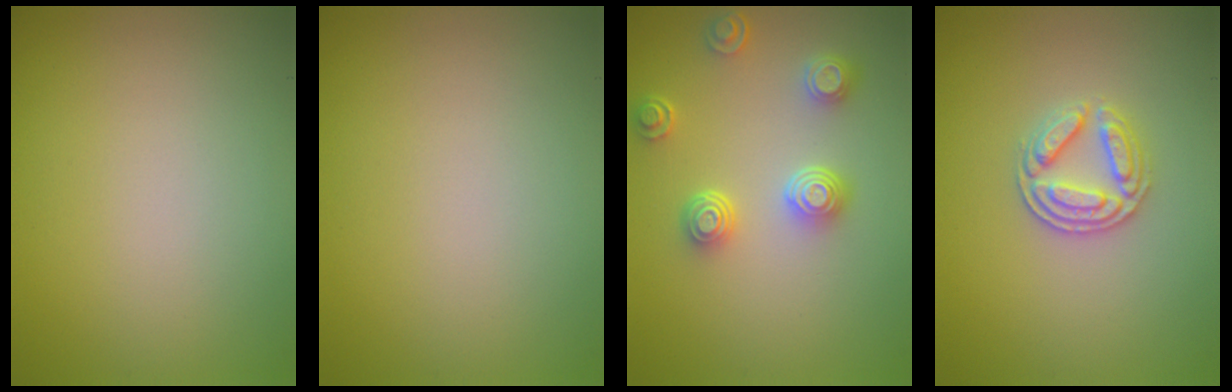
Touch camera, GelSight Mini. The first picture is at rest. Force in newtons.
{"total": 0.0}
{"total": 4.0, "press": 3.2, "slide": 2.5}
{"total": 3.1, "press": 2.9, "slide": 1.2}